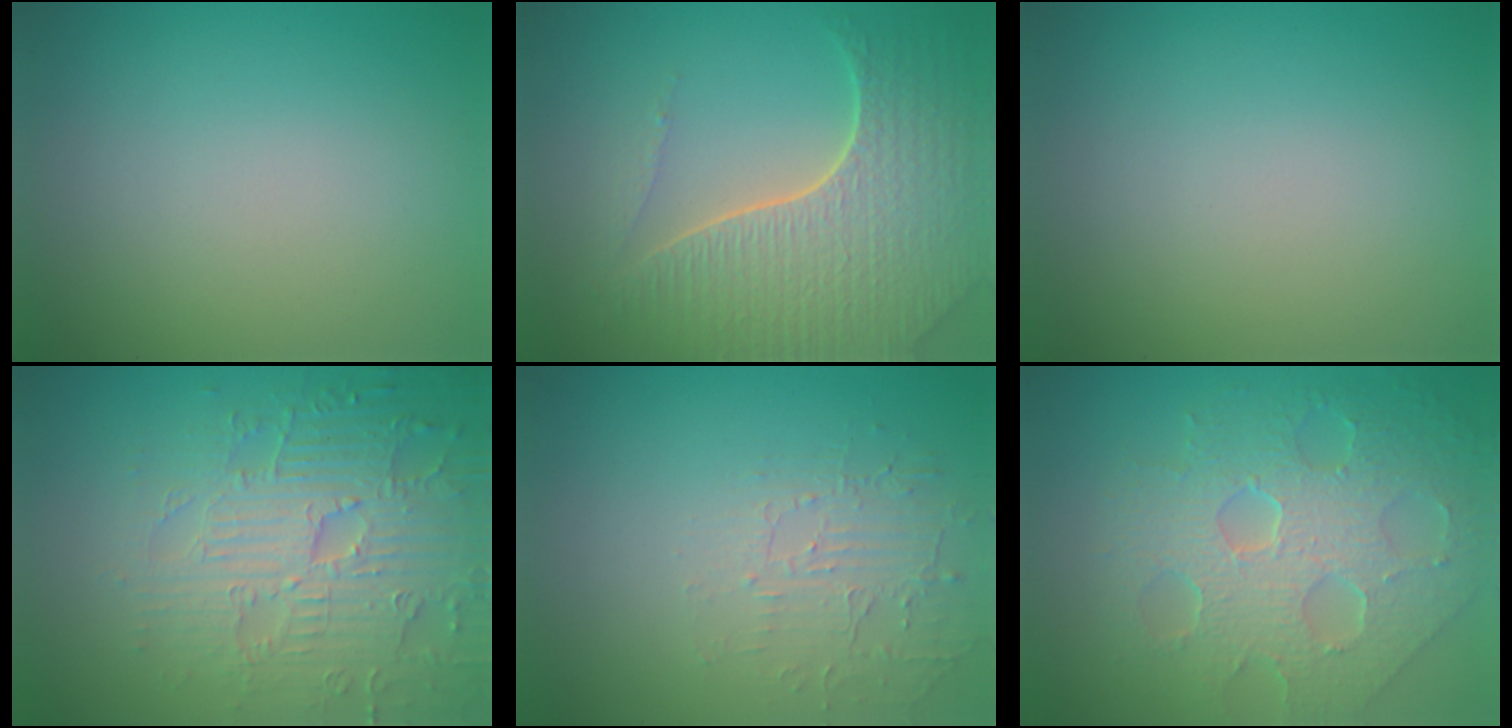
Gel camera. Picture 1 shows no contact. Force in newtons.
{"total": 7.0, "press": 5.0, "slide": 4.9}
{"total": 0.0}
{"total": 6.7, "press": 5.4, "slide": 3.9}
{"total": 1.9, "press": 0.8, "slide": 1.7}
{"total": 8.0, "press": 5.6, "slide": 5.7}